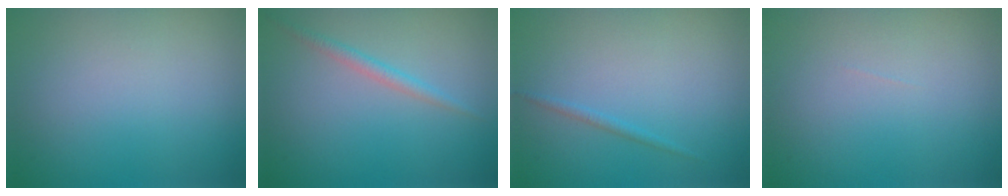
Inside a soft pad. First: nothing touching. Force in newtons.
{"total": 1.4, "press": 1.4, "slide": 0.1}
{"total": 0.8, "press": 0.8, "slide": 0.1}
{"total": 0.0}